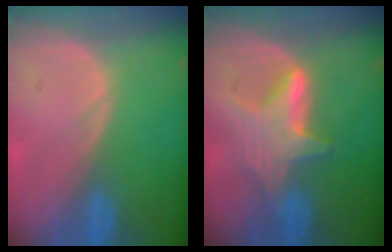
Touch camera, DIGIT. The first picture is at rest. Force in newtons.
{"total": 6.0, "press": 6.0, "slide": 0.5}